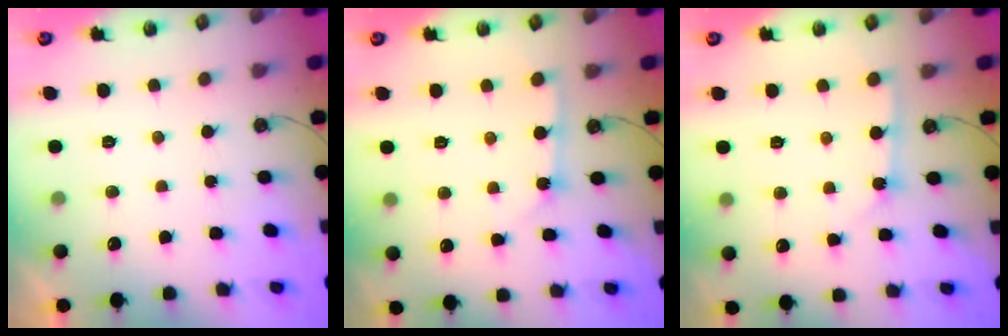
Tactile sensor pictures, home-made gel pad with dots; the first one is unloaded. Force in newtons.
{"total": 2.3, "press": 2.3, "slide": 0.2}
{"total": 2.3, "press": 2.3, "slide": 0.2}